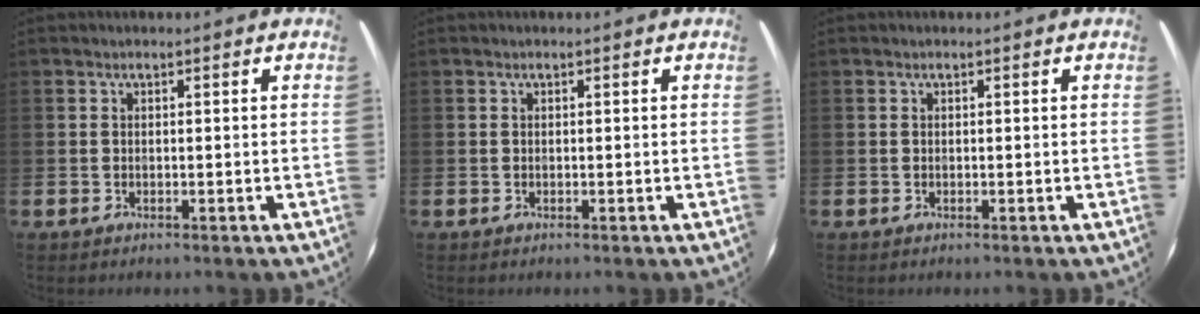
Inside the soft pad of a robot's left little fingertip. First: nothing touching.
{"total": 0.0}
{"total": 0.0}